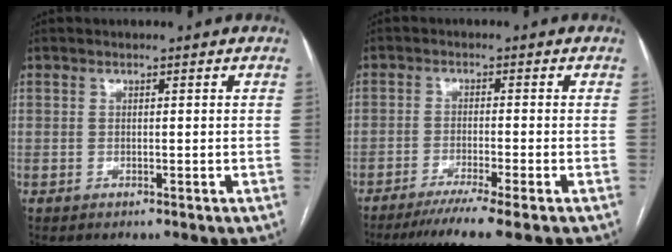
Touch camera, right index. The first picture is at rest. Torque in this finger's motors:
{"motor_torque": [0.78, -0.73, 0.35, 0.08]}